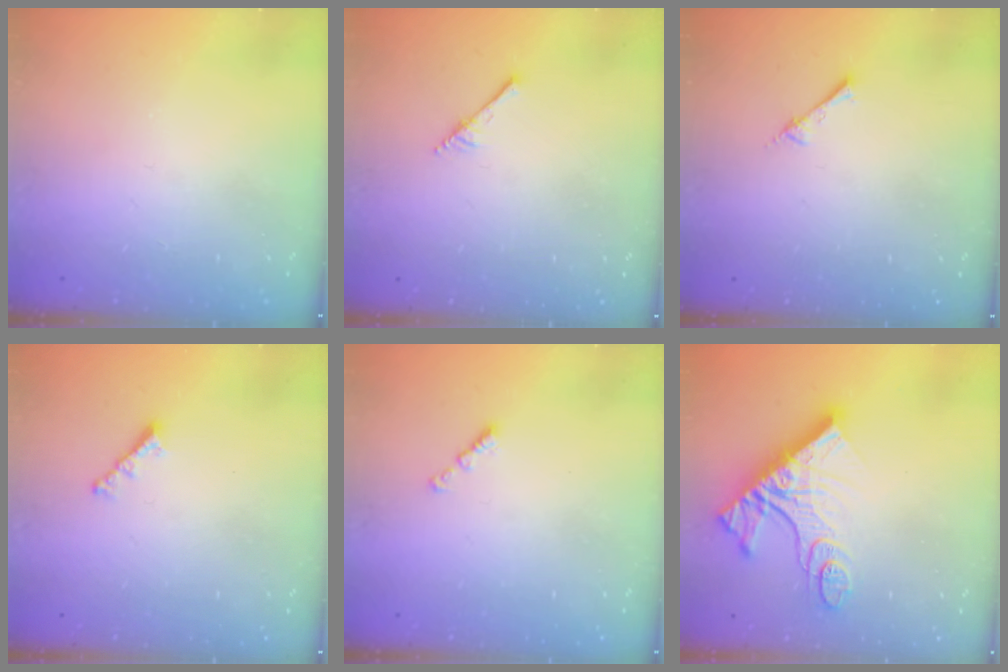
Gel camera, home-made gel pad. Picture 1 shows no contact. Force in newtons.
{"total": 1.9, "press": 1.9, "slide": 0.2}
{"total": 2.8, "press": 2.8, "slide": 0.3}
{"total": 2.4, "press": 2.4, "slide": 0.5}
{"total": 0.7, "press": 0.5, "slide": 0.4}
{"total": 17.3, "press": 17.2, "slide": 1.5}